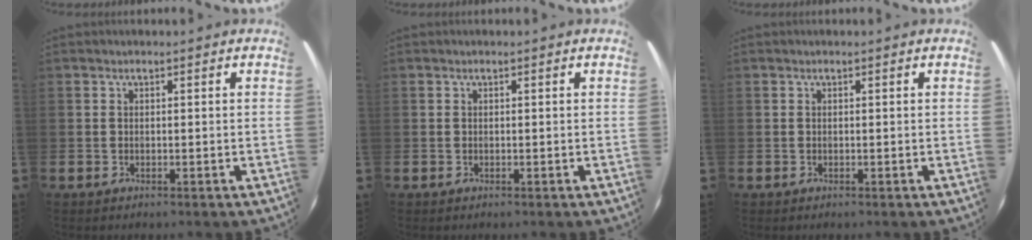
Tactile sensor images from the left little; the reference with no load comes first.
{"total": 0.0}
{"total": 0.0}